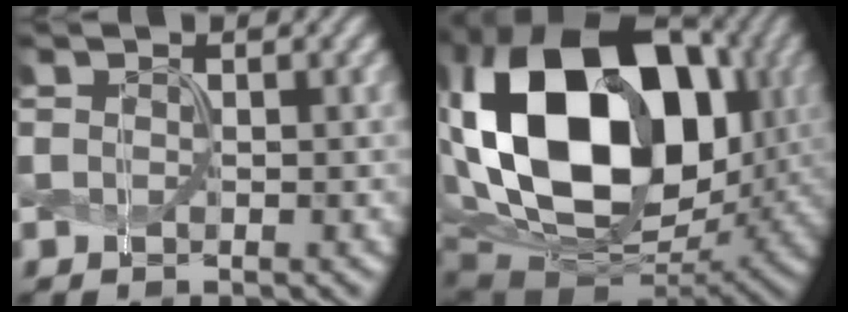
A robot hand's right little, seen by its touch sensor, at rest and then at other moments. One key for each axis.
{"total": 20.0, "fx": 2.6, "fy": 13.9, "fz": 14.1, "tx": -0.296, "ty": 0.020, "tz": 0.048}